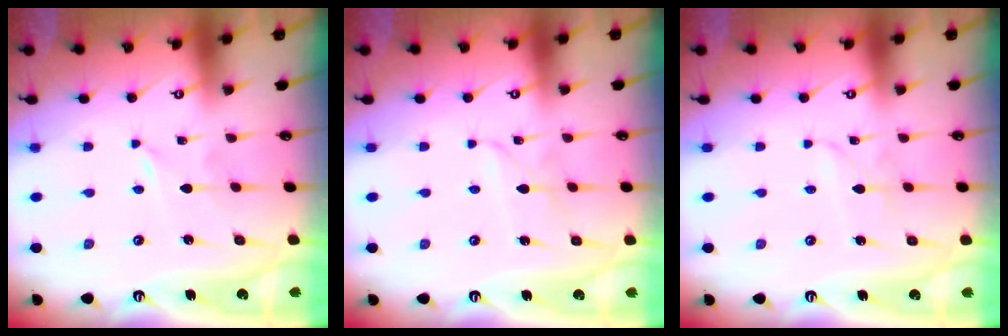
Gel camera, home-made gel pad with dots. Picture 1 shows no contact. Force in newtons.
{"total": 4.0, "press": 4.0, "slide": 0.3}
{"total": 1.8, "press": 1.8, "slide": 0.1}